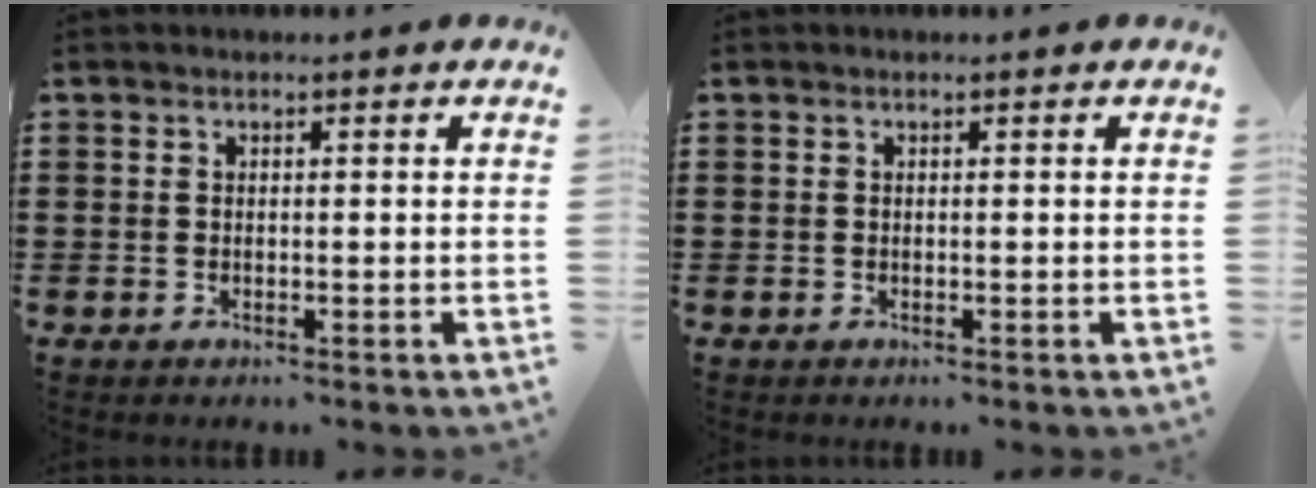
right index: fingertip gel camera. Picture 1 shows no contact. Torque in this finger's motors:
{"motor_torque": [-0.01, 0.91, 0.00, 0.01]}